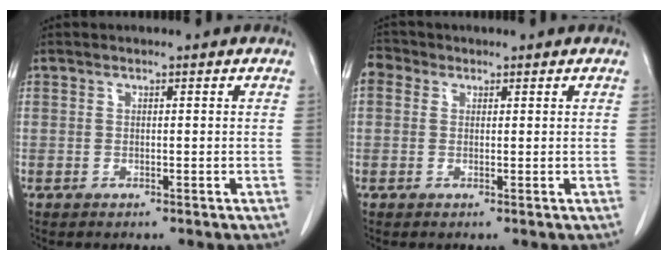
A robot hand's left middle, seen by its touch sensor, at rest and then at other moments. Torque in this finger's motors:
{"motor_torque": [0.91, -0.72, 0.59, 0.13]}